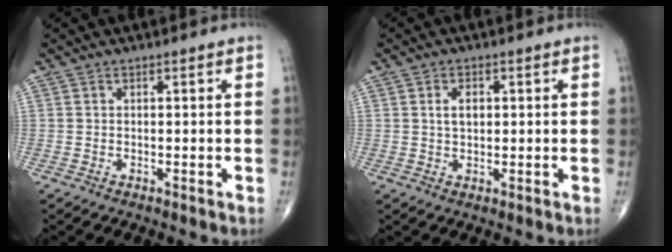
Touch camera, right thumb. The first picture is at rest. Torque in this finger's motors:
{"motor_torque": [-0.09, 0.07, 0.20, 0.00, 0.05]}